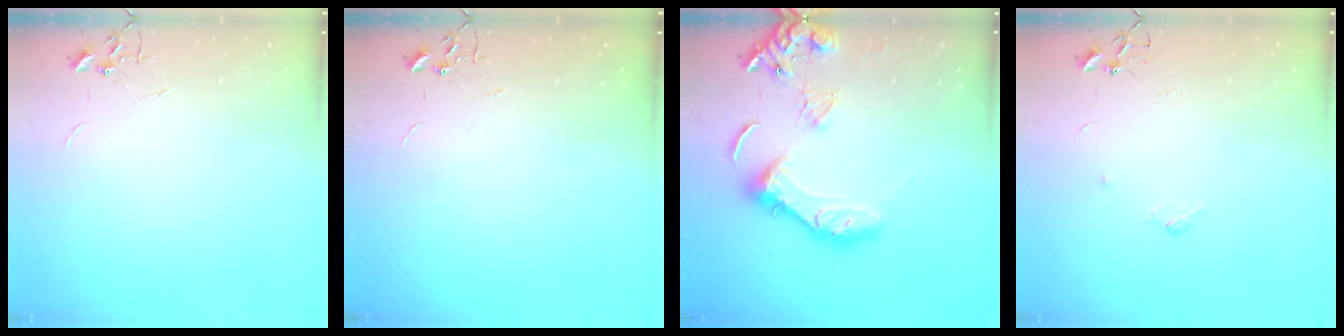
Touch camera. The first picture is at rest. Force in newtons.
{"total": 0.0}
{"total": 15.4, "press": 15.3, "slide": 1.4}
{"total": 3.6, "press": 3.5, "slide": 0.6}